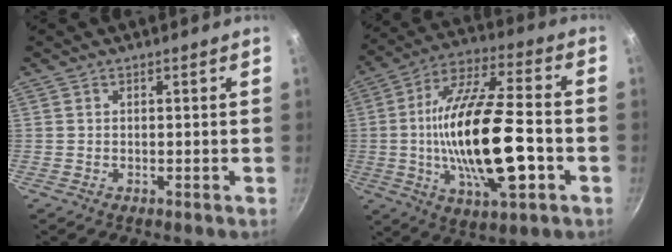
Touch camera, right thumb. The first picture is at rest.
{"total": 23.6, "force": [-4.1, 8.5, 21.6], "torque": [-0.387, 0.020, -0.073]}